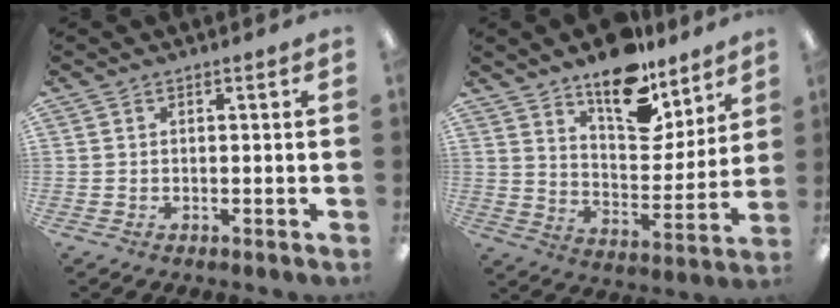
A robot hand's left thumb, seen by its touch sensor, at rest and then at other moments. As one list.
[{"total": 15.5, "force": [12.5, 6.7, 6.3], "torque": [-0.092, -0.094, 0.223]}]